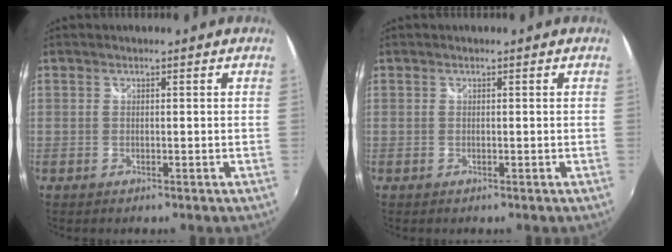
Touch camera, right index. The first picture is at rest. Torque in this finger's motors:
{"motor_torque": [0.30, 0.25, 0.03, 0.00]}